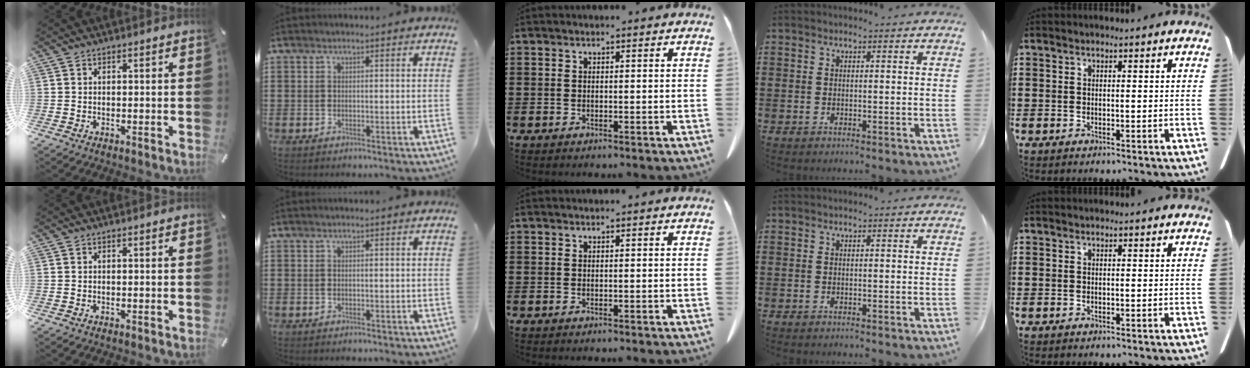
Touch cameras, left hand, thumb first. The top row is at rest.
{}